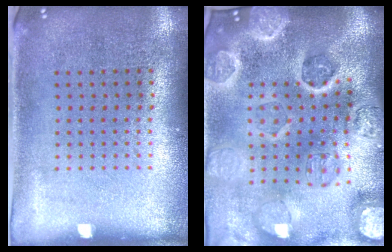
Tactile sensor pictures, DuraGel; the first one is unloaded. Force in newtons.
{"total": 5.4, "press": 4.6, "slide": 2.8}